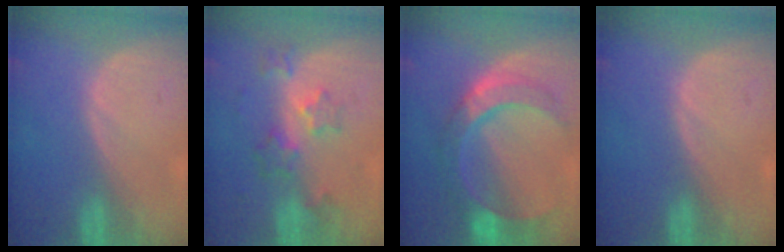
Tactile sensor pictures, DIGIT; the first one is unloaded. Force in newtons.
{"total": 5.9, "press": 5.4, "slide": 2.5}
{"total": 9.1, "press": 9.1, "slide": 0.8}
{"total": 0.0}